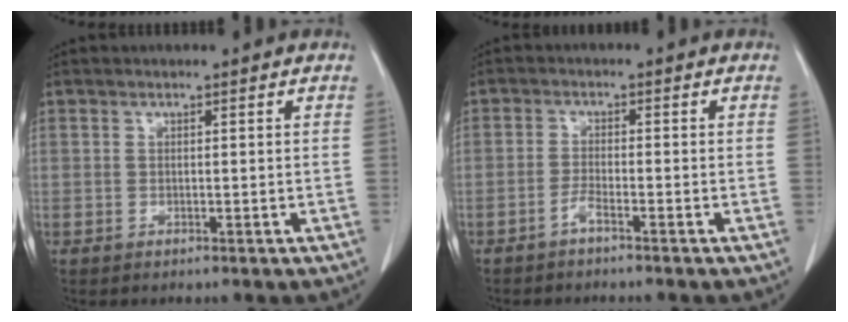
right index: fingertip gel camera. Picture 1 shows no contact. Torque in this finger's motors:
{"motor_torque": [0.19, -0.15, -0.02, 0.00]}